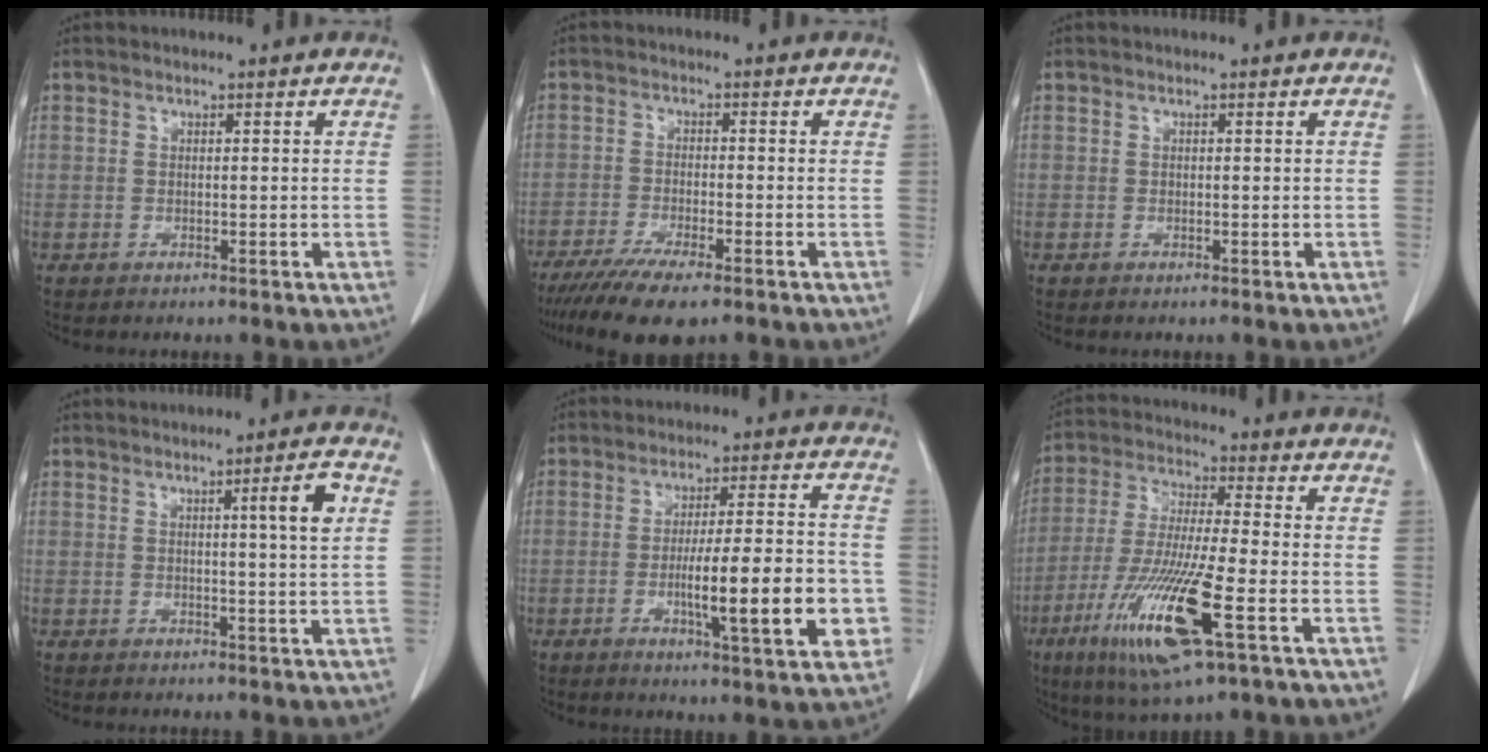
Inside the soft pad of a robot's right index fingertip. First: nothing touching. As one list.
[{"total": 9.4, "force": [-7.0, 1.4, 6.1], "torque": [-0.096, -0.020, -0.112]}, {"total": 0.0}, {"total": 4.4, "force": [1.3, -0.6, 4.2], "torque": [-0.060, -0.003, 0.019]}, {"total": 14.0, "force": [-3.6, 1.6, 13.5], "torque": [-0.201, 0.000, -0.052]}, {"total": 15.6, "force": [-6.3, 1.0, 14.2], "torque": [-0.292, -0.032, -0.114]}]